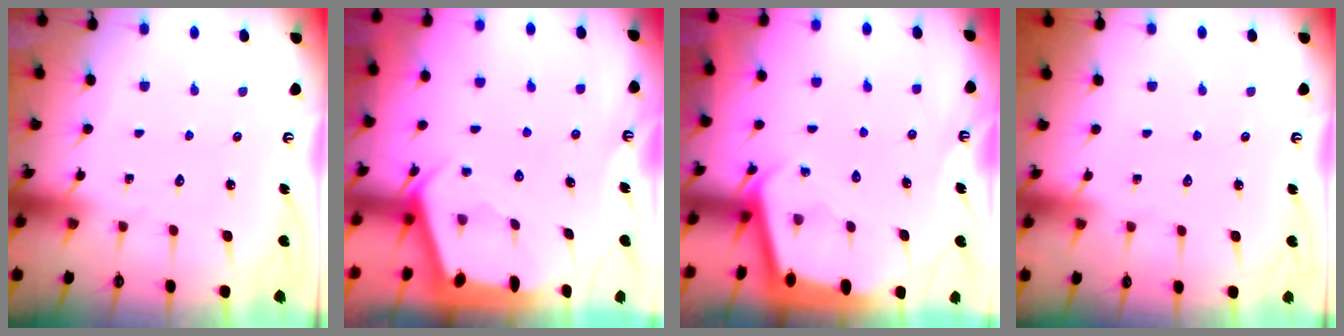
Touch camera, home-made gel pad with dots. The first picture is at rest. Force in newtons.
{"total": 2.0, "press": 2.0, "slide": 0.3}
{"total": 1.9, "press": 1.9, "slide": 0.1}
{"total": 0.0}